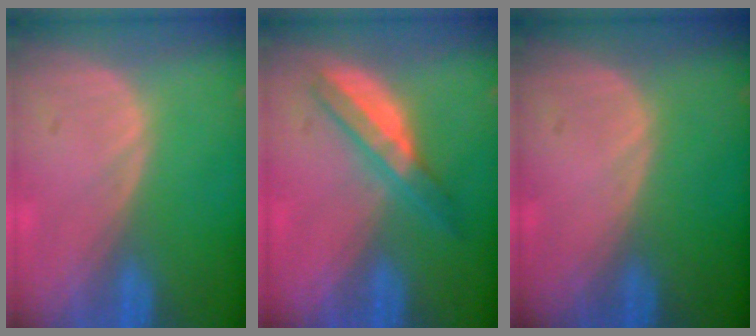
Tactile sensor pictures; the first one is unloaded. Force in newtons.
{"total": 4.8, "press": 4.8, "slide": 0.7}
{"total": 0.0}